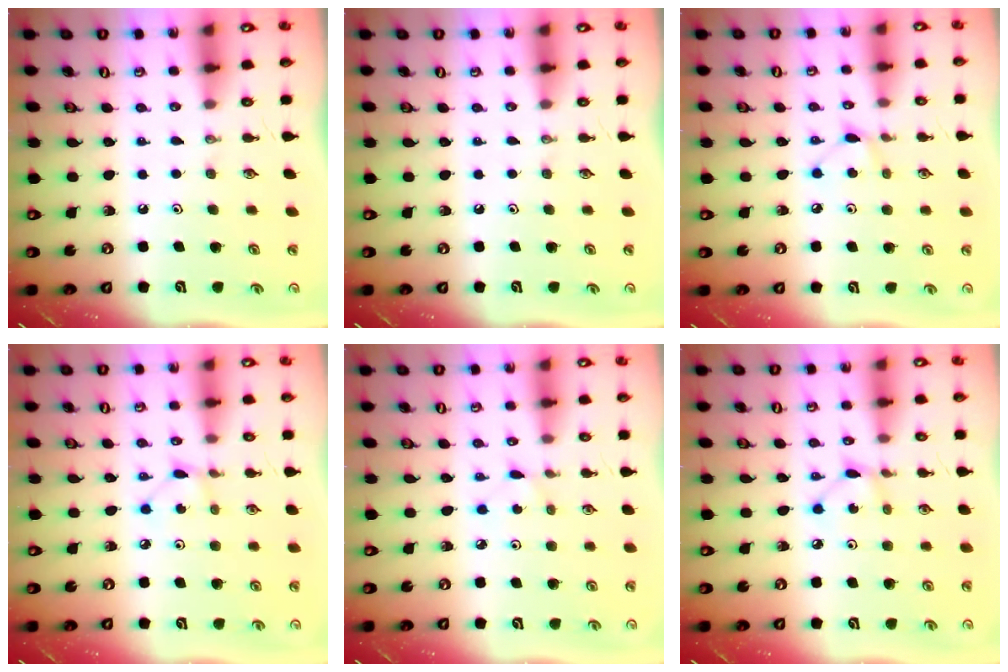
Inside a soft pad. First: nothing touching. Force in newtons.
{"total": 0.0}
{"total": 4.6, "press": 4.5, "slide": 0.6}
{"total": 1.5, "press": 1.5, "slide": 0.1}
{"total": 1.5, "press": 1.4, "slide": 0.2}
{"total": 2.5, "press": 2.5, "slide": 0.1}